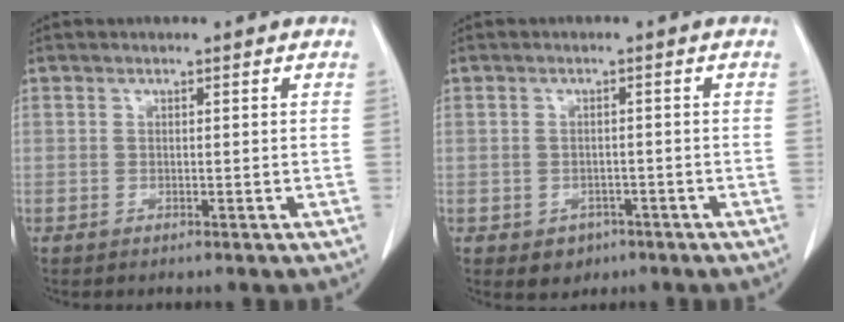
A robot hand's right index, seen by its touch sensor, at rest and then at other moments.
{"total": 3.0, "force": [-1.4, 2.4, 0.9], "torque": [-0.008, 0.006, -0.011]}